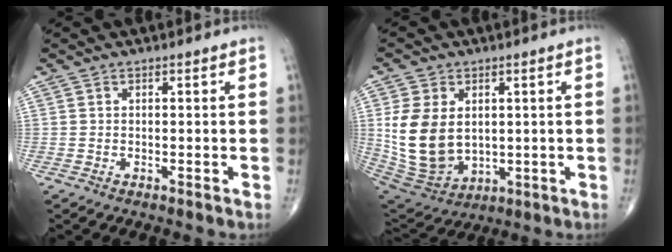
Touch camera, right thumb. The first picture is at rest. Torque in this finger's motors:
{"motor_torque": [-0.69, 0.89, 1.21, 0.32, 0.15]}